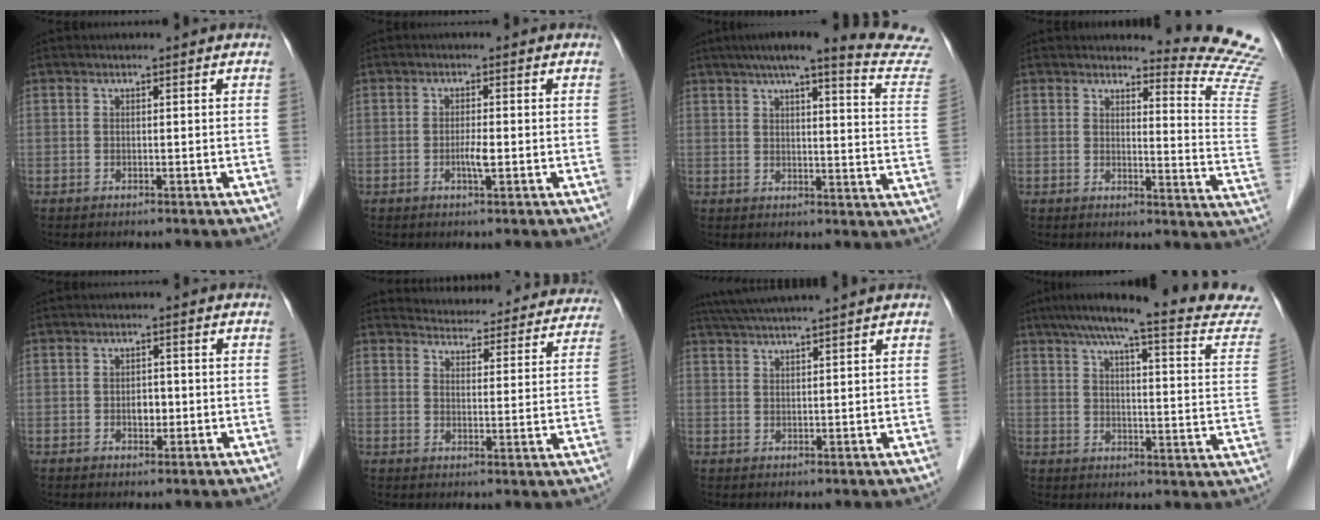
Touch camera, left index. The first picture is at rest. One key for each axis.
{"total": 2.1, "fx": -0.6, "fy": 0.2, "fz": 2.0, "tx": -0.038, "ty": -0.001, "tz": -0.011}
{"total": 20.9, "fx": 18.8, "fy": -0.5, "fz": 9.0, "tx": -0.114, "ty": -0.061, "tz": 0.214}
{"total": 10.5, "fx": 10.3, "fy": -2.0, "fz": 0.8, "tx": -0.013, "ty": -0.132, "tz": 0.100}
{"total": 2.1, "fx": -0.5, "fy": 1.4, "fz": 1.6, "tx": -0.023, "ty": 0.004, "tz": -0.005}
{"total": 20.4, "fx": 19.6, "fy": 4.4, "fz": 3.7, "tx": -0.032, "ty": -0.034, "tz": 0.222}
{"total": 9.0, "fx": 7.9, "fy": -1.3, "fz": 4.1, "tx": -0.070, "ty": 0.031, "tz": 0.118}
{"total": 21.9, "fx": 19.4, "fy": 1.2, "fz": 10.2, "tx": -0.139, "ty": -0.032, "tz": 0.233}